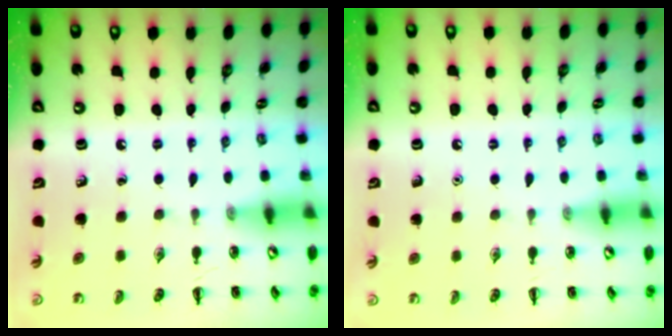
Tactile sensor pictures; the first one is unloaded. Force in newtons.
{"total": 1.6, "press": 1.6, "slide": 0.1}